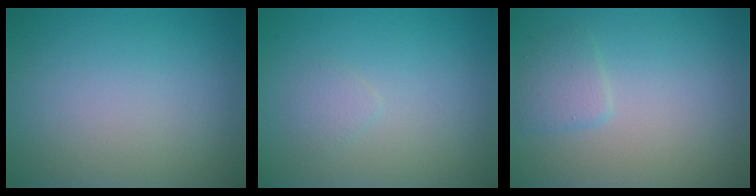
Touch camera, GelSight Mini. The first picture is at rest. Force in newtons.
{"total": 0.9, "press": 0.9, "slide": 0.0}
{"total": 1.6, "press": 1.6, "slide": 0.0}